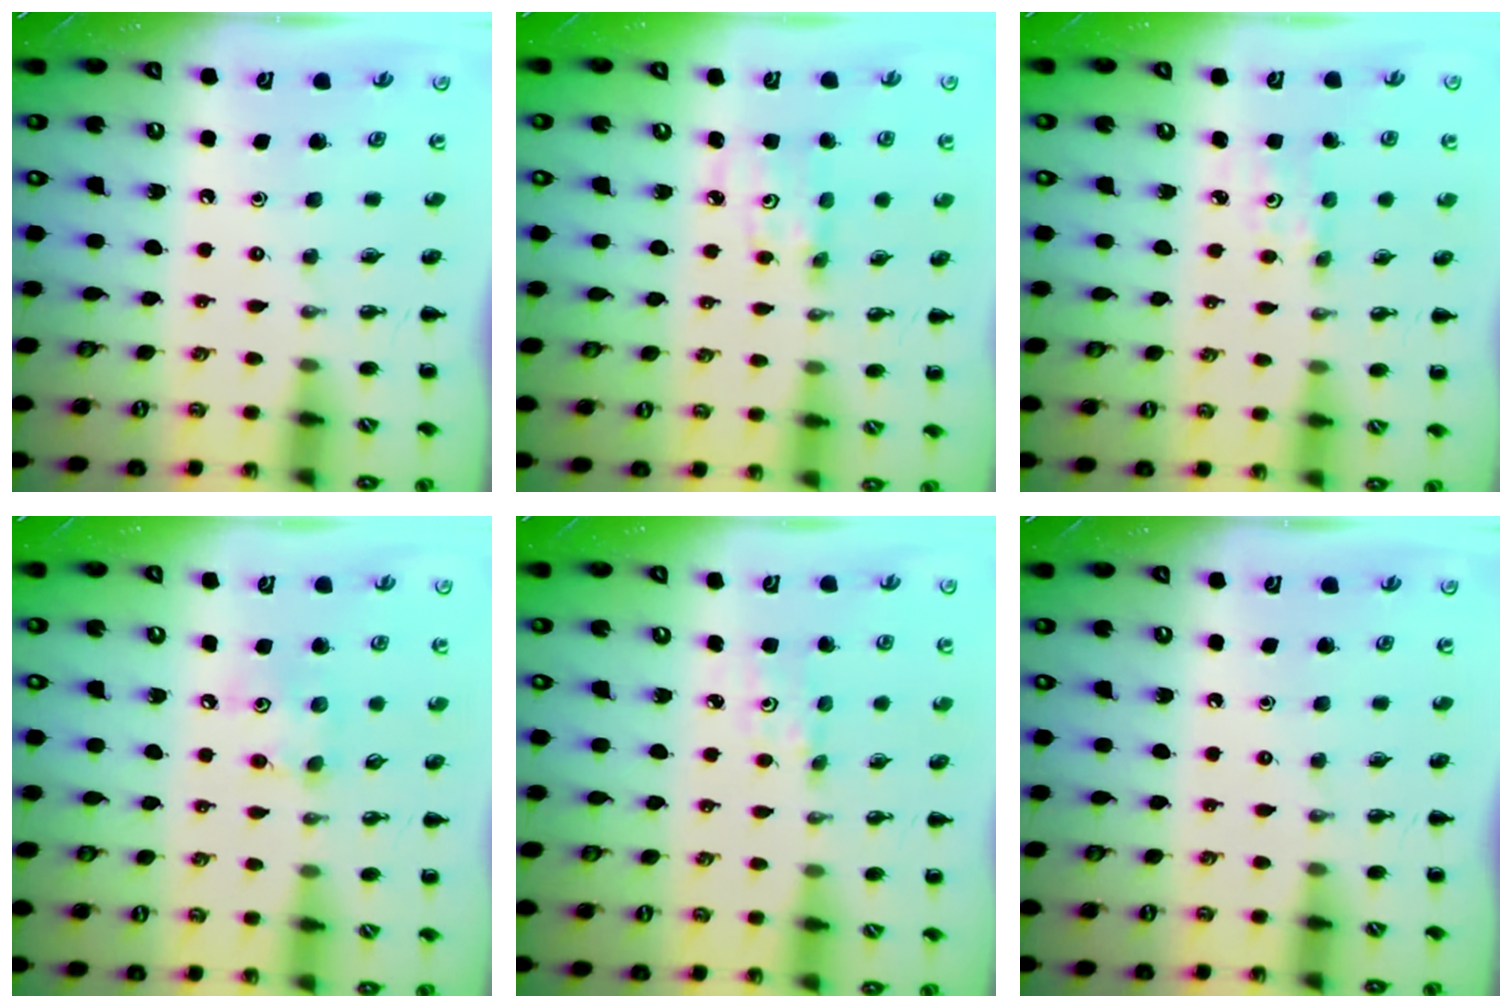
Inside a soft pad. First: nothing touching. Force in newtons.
{"total": 2.8, "press": 2.8, "slide": 0.4}
{"total": 1.2, "press": 1.1, "slide": 0.4}
{"total": 5.1, "press": 5.0, "slide": 0.8}
{"total": 2.9, "press": 2.8, "slide": 0.8}
{"total": 0.0}